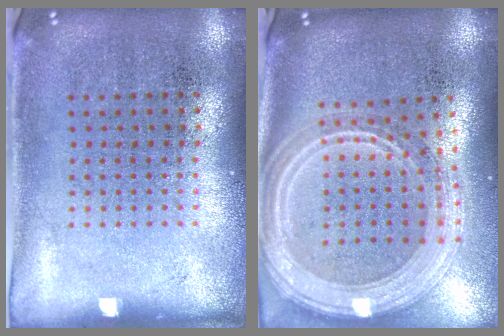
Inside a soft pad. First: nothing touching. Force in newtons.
{"total": 3.0, "press": 2.5, "slide": 1.7}